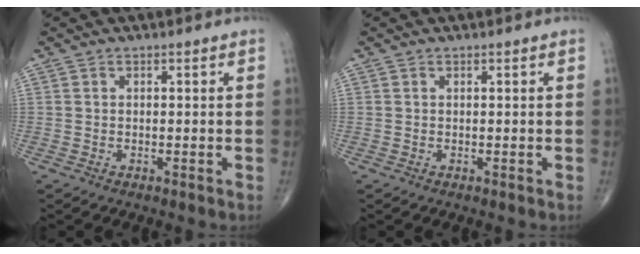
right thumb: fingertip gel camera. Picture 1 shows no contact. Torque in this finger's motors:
{"motor_torque": [0.42, 0.25, 0.02, 0.15, 0.01]}